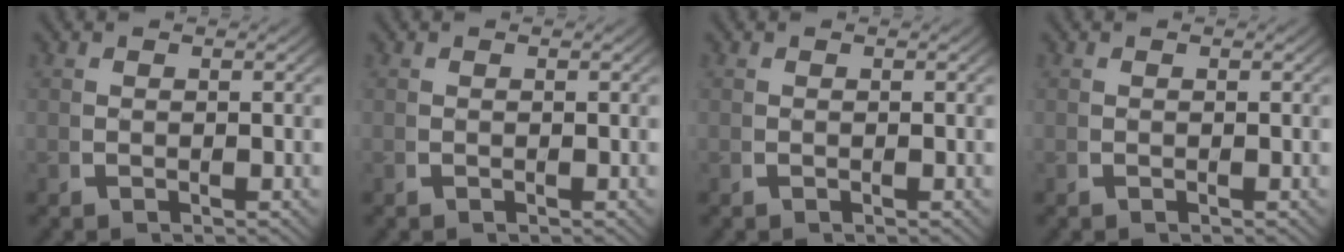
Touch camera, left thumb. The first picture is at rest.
{"total": 0.0}
{"total": 0.0}
{"total": 0.0}